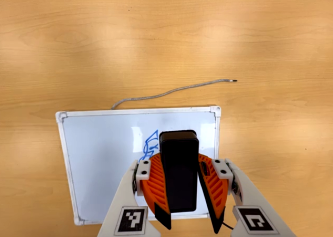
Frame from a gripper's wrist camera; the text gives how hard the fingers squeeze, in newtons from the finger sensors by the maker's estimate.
{"total": 9.9, "left": 10.2, "right": 9.5}